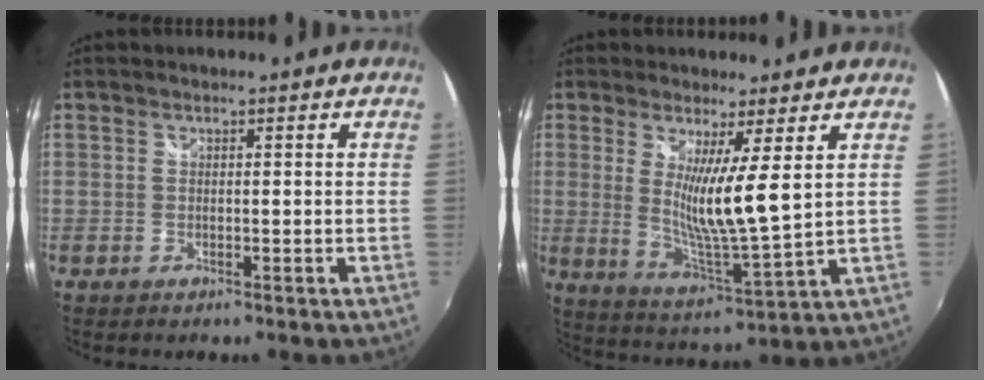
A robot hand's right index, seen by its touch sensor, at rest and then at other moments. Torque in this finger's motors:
{"motor_torque": [1.17, 0.96, 0.38, 0.16]}